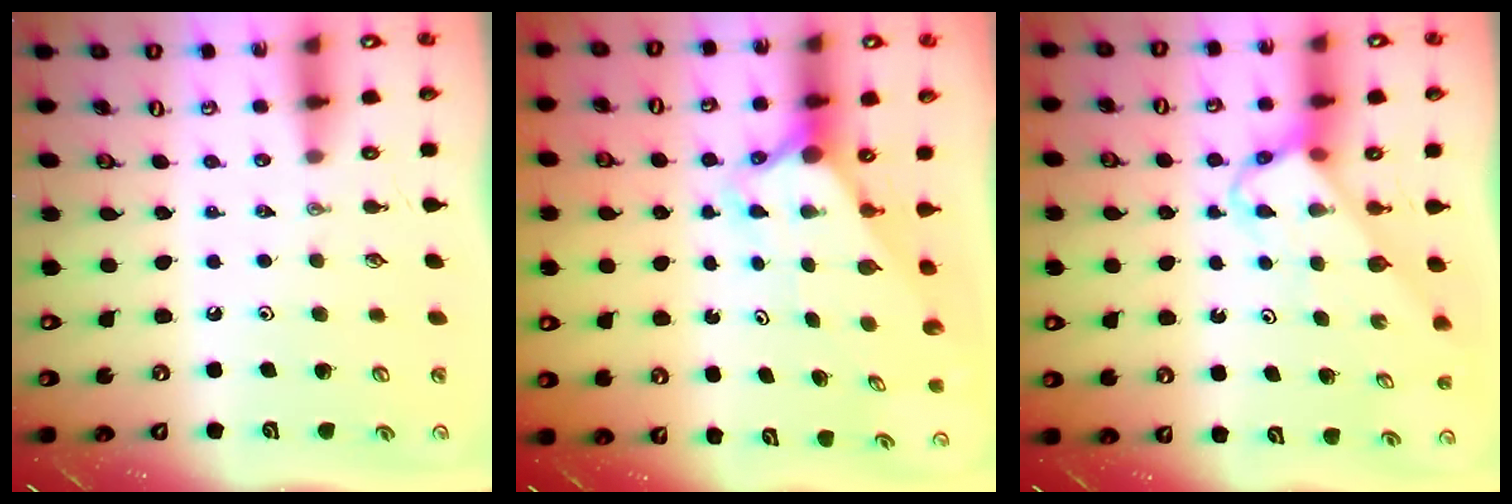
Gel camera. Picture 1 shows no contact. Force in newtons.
{"total": 3.3, "press": 3.3, "slide": 0.1}
{"total": 3.7, "press": 3.7, "slide": 0.1}